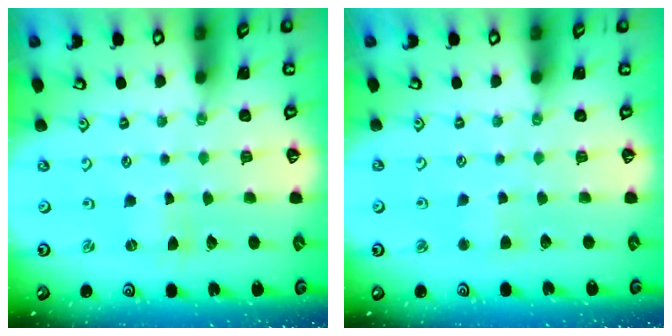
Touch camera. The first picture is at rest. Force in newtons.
{"total": 2.4, "press": 2.3, "slide": 0.5}